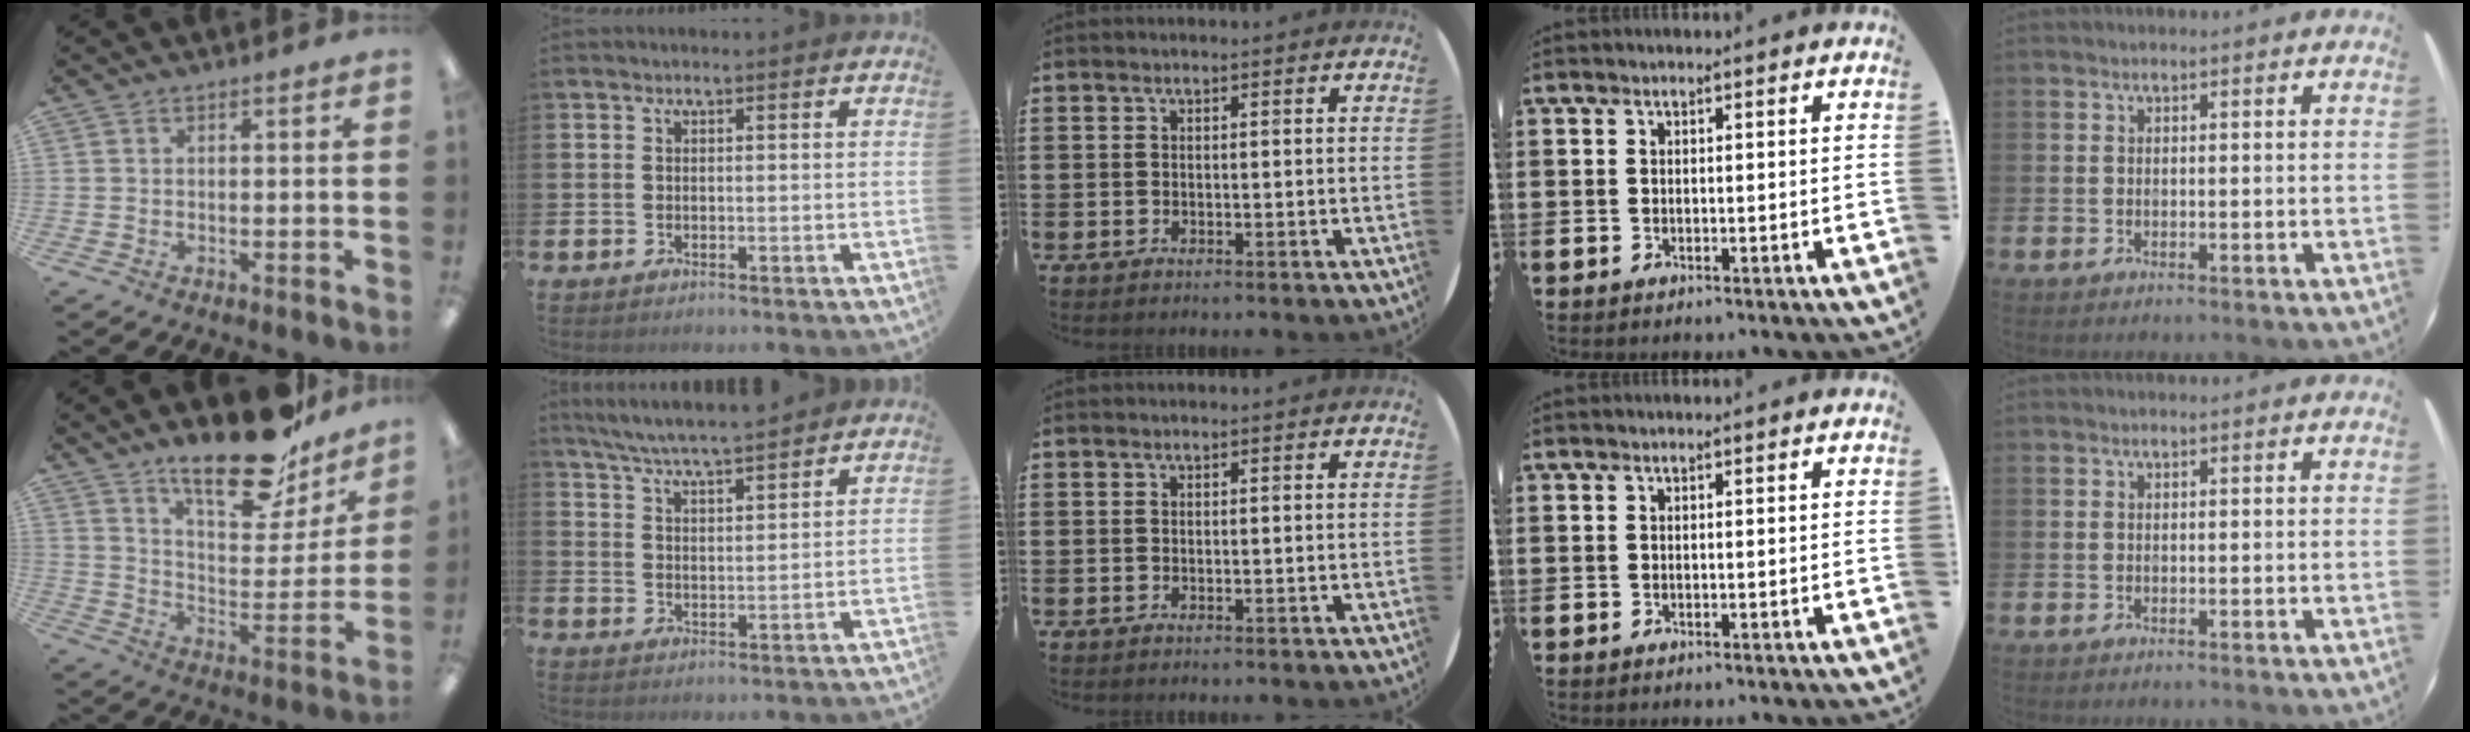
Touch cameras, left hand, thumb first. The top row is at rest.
{"thumb": {"total": 20.5, "force": [15.9, 7.3, 10.7], "torque": [-0.156, -0.109, 0.268]}, "index": {"total": 6.2, "force": [6.0, 0.0, 1.6], "torque": [-0.054, -0.031, 0.107]}}